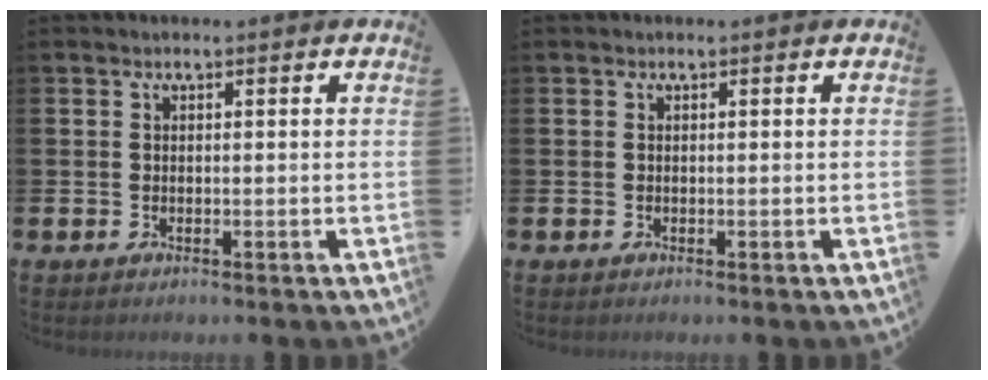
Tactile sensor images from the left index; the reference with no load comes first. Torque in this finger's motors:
{"motor_torque": [0.00, 0.00, 0.00, 0.00]}